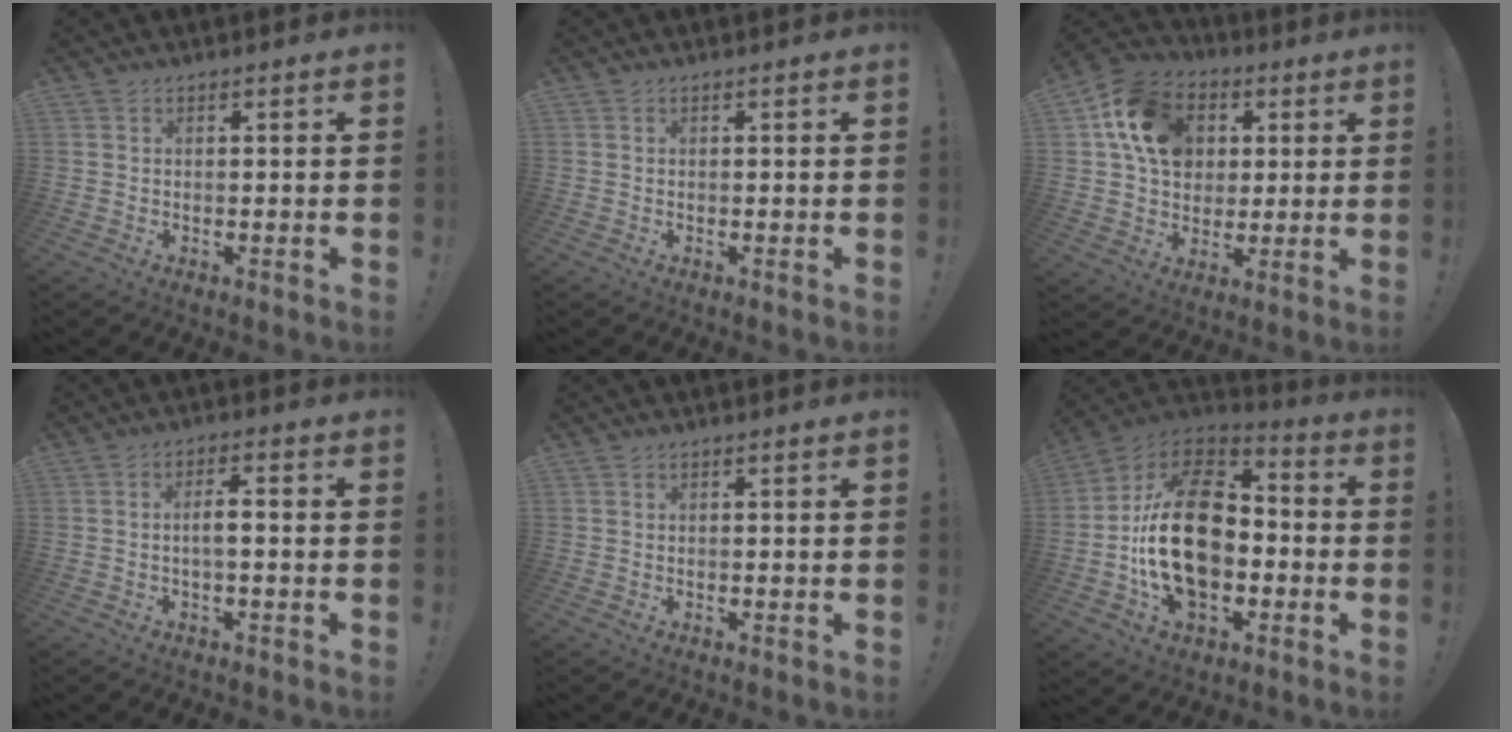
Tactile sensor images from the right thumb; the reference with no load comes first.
{"total": 0.0}
{"total": 16.5, "force": [4.8, 13.0, 9.0], "torque": [-0.150, -0.001, 0.100]}
{"total": 4.0, "force": [-0.6, 1.0, 3.8], "torque": [-0.066, 0.006, -0.012]}
{"total": 0.0}
{"total": 27.0, "force": [-2.1, 17.7, 20.3], "torque": [-0.358, 0.031, -0.022]}